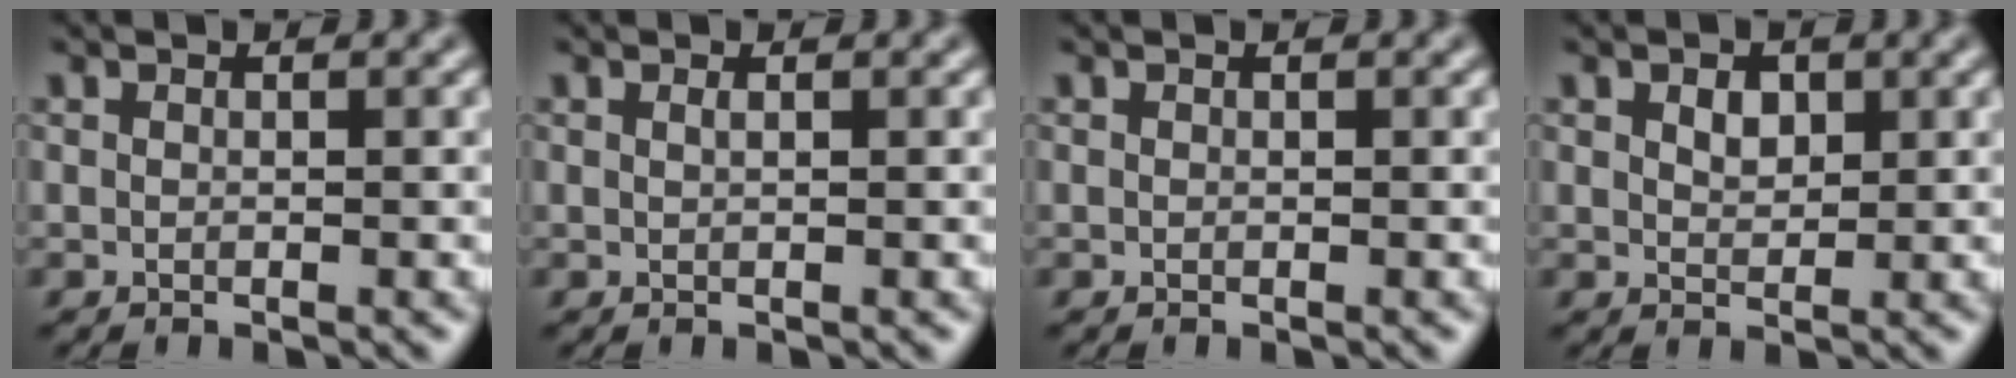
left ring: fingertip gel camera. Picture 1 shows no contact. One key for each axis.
{"total": 0.5, "fx": 0.2, "fy": 0.2, "fz": 0.4, "tx": -0.006, "ty": 0.001, "tz": 0.004}
{"total": 0.0}
{"total": 1.7, "fx": 0.7, "fy": 1.1, "fz": 1.0, "tx": -0.020, "ty": 0.000, "tz": 0.013}